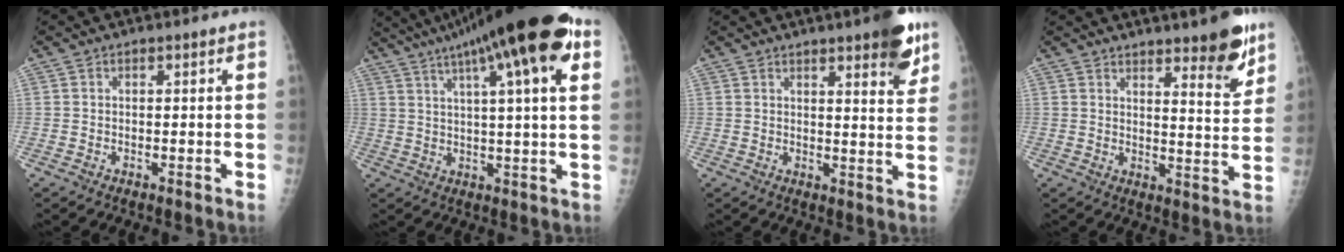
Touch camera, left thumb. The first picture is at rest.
{"total": 22.2, "force": [11.1, 3.8, 18.8], "torque": [-0.295, 0.019, 0.163]}
{"total": 8.9, "force": [5.5, 1.9, 6.7], "torque": [-0.068, -0.028, 0.067]}
{"total": 9.5, "force": [6.6, 2.0, 6.6], "torque": [-0.066, -0.048, 0.094]}